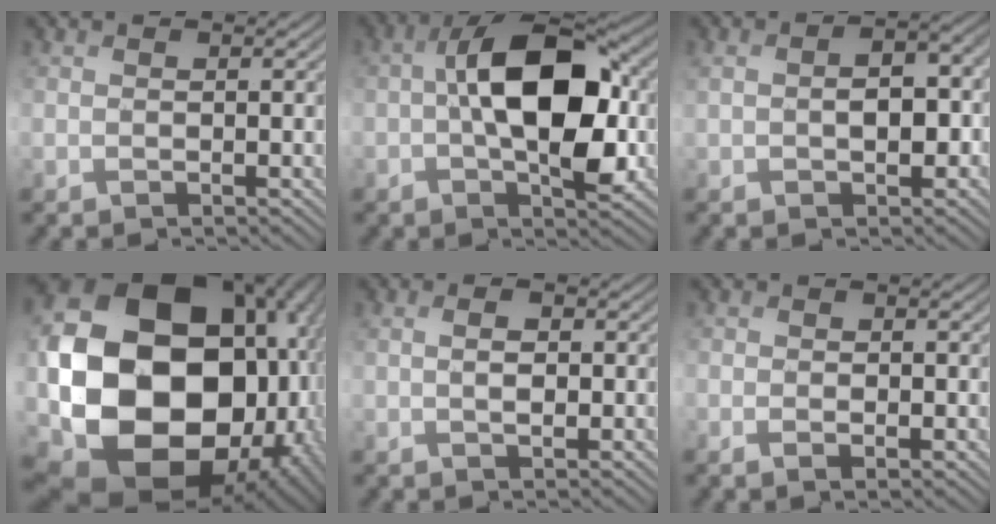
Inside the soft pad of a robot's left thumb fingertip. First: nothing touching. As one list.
[{"total": 12.7, "force": [-0.3, 6.6, 10.8], "torque": [-0.179, 0.007, -0.011]}, {"total": 5.2, "force": [-0.4, 3.3, 4.1], "torque": [-0.074, -0.007, 0.000]}, {"total": 24.5, "force": [-1.5, 19.8, 14.2], "torque": [-0.315, -0.079, 0.002]}, {"total": 2.6, "force": [0.2, 1.5, 2.1], "torque": [-0.026, -0.004, -0.004]}, {"total": 2.2, "force": [-0.6, 1.7, 1.3], "torque": [-0.015, -0.006, -0.013]}]